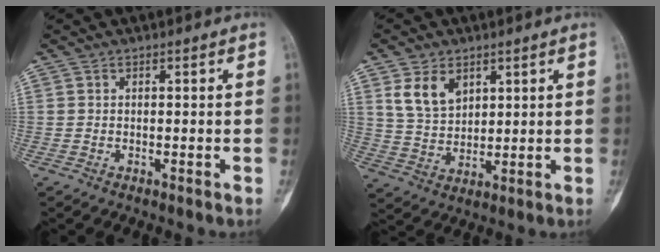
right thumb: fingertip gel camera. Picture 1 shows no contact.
{"total": 7.6, "force": [3.8, 5.1, 4.3], "torque": [-0.062, -0.019, 0.080]}